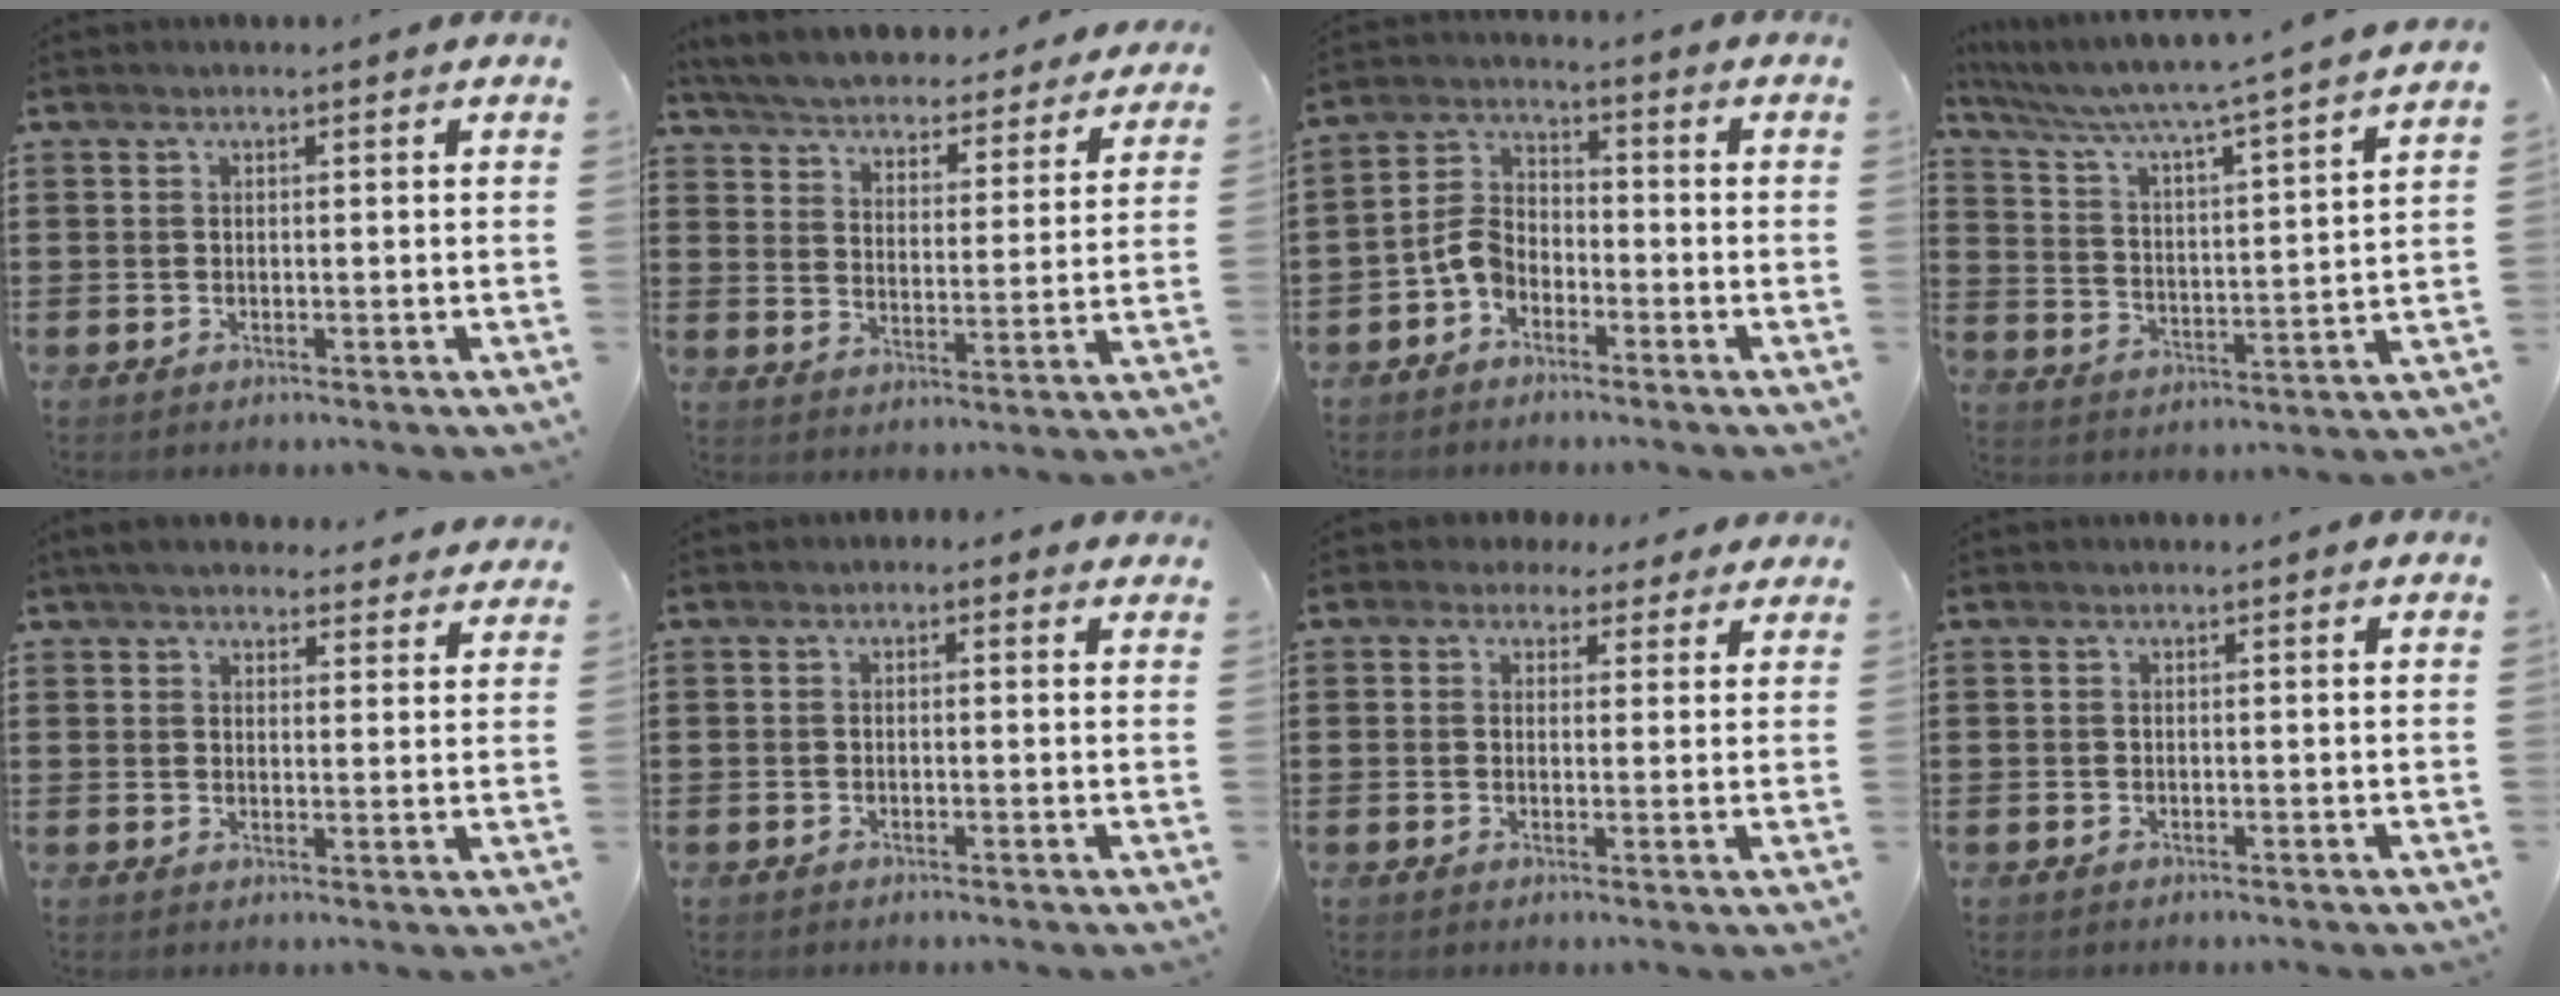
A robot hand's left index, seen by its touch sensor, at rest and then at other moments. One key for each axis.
{"total": 4.5, "fx": 4.5, "fy": -0.2, "fz": 0.3, "tx": -0.033, "ty": -0.041, "tz": 0.071}
{"total": 5.0, "fx": -3.1, "fy": 3.2, "fz": 2.4, "tx": -0.068, "ty": 0.011, "tz": -0.067}
{"total": 5.1, "fx": 4.4, "fy": -0.6, "fz": 2.4, "tx": -0.070, "ty": -0.045, "tz": 0.062}
{"total": 4.6, "fx": 4.4, "fy": 0.9, "fz": 1.2, "tx": -0.037, "ty": -0.012, "tz": 0.080}
{"total": 0.9, "fx": -0.2, "fy": 0.8, "fz": 0.3, "tx": -0.009, "ty": 0.005, "tz": -0.005}
{"total": 2.6, "fx": 1.8, "fy": 1.8, "fz": 0.5, "tx": -0.021, "ty": 0.008, "tz": 0.033}
{"total": 0.0}